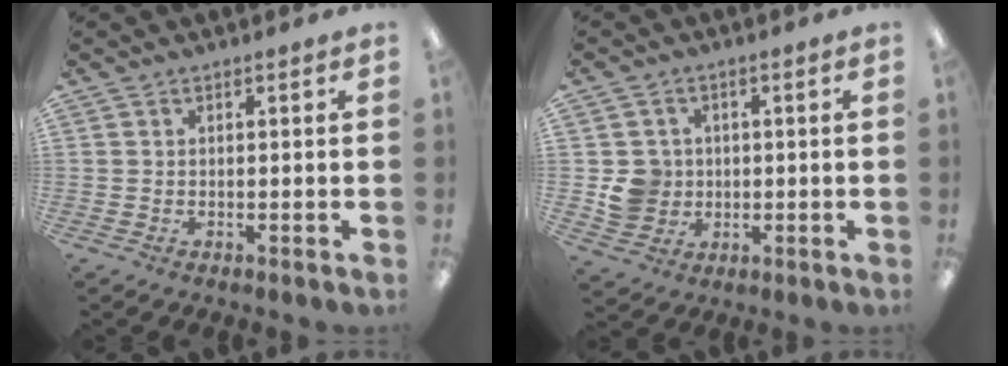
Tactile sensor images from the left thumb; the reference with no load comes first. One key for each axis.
{"total": 6.6, "fx": -0.1, "fy": 6.4, "fz": 1.6, "tx": -0.024, "ty": 0.008, "tz": 0.002}